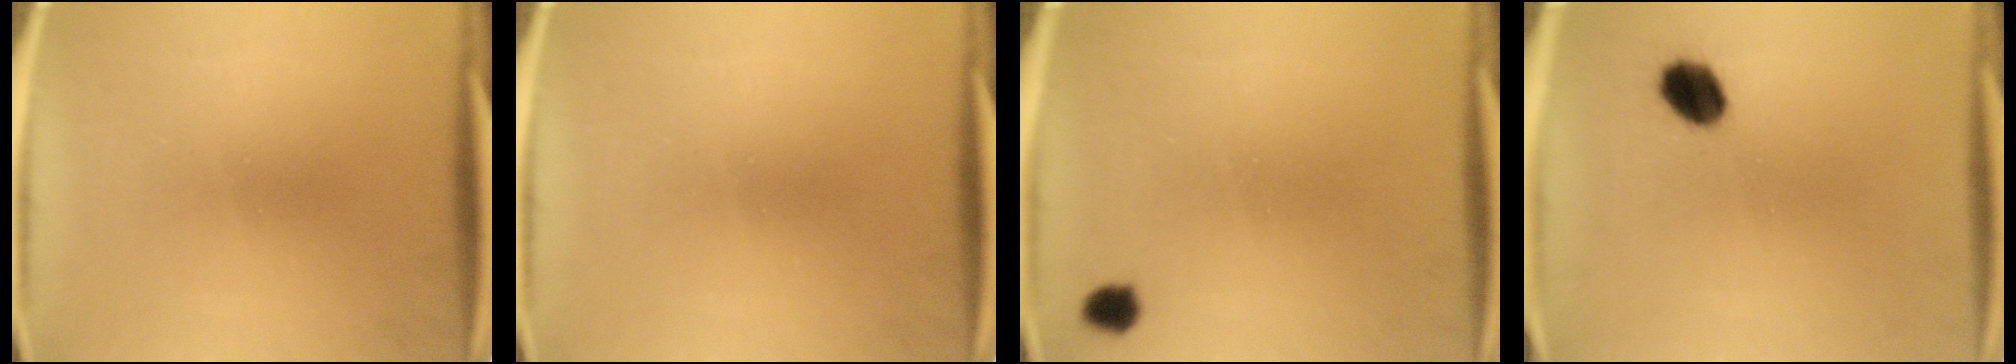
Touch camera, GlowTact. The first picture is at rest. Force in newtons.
{"total": 0.0}
{"total": 3.9}
{"total": 7.0}